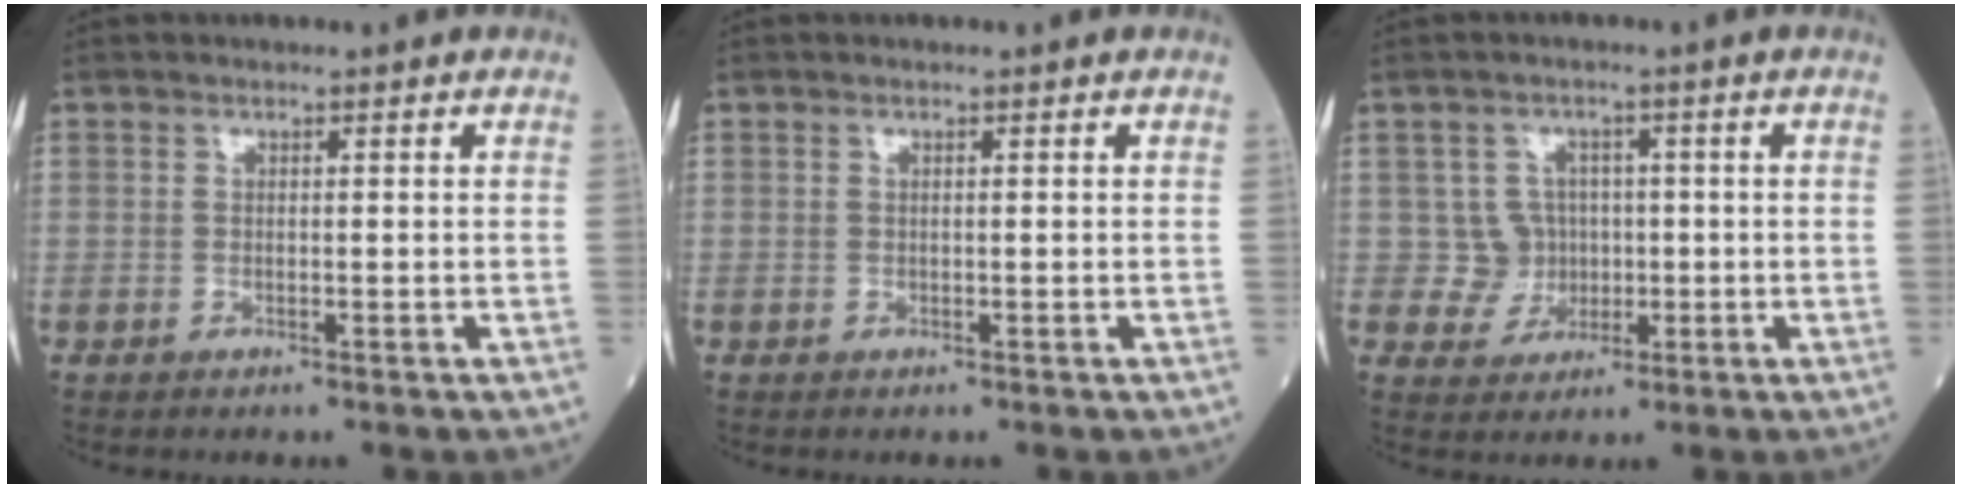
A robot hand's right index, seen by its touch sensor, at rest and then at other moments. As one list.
[{"total": 0.0}, {"total": 4.4, "force": [0.2, 4.4, 0.2], "torque": [0.008, 0.011, 0.007]}]